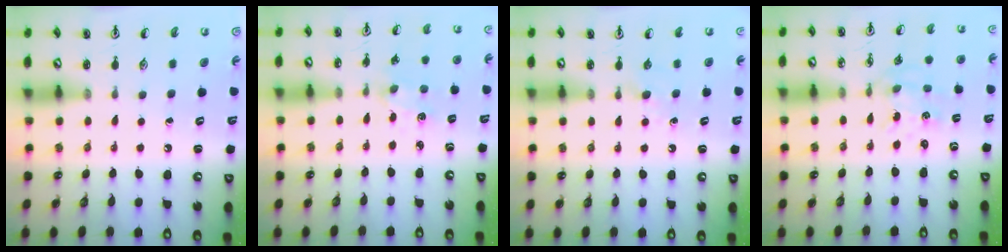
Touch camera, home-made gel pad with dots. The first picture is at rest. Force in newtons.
{"total": 1.8, "press": 1.8, "slide": 0.3}
{"total": 3.4, "press": 3.3, "slide": 0.5}
{"total": 1.1, "press": 1.1, "slide": 0.1}